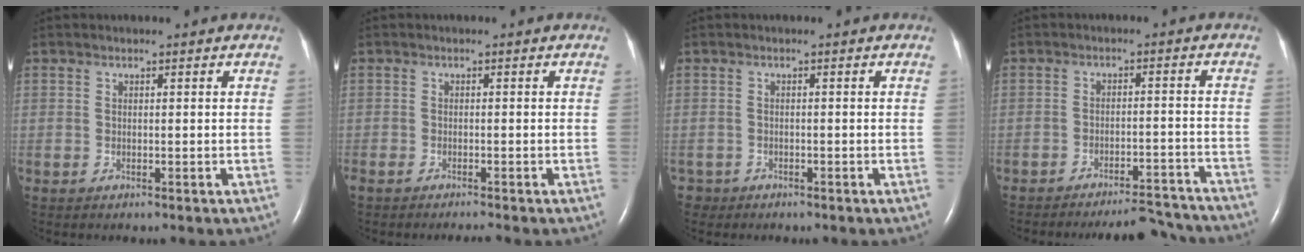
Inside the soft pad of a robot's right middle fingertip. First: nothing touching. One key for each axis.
{"total": 1.9, "fx": -1.7, "fy": -0.1, "fz": 0.9, "tx": -0.018, "ty": -0.006, "tz": -0.028}
{"total": 1.4, "fx": -1.1, "fy": 0.9, "fz": -0.4, "tx": 0.002, "ty": 0.005, "tz": -0.018}
{"total": 9.7, "fx": -9.4, "fy": 1.1, "fz": 1.9, "tx": -0.011, "ty": 0.007, "tz": -0.124}